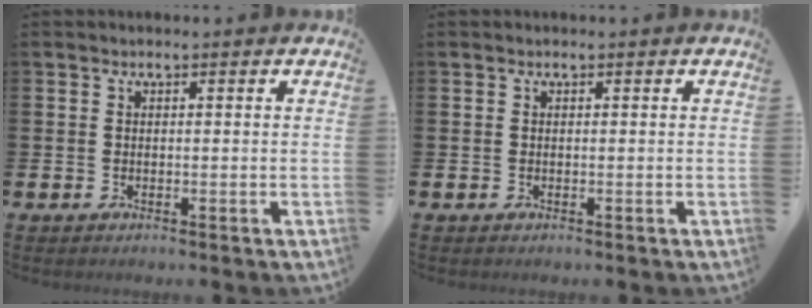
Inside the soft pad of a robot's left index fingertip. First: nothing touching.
{"total": 0.0}